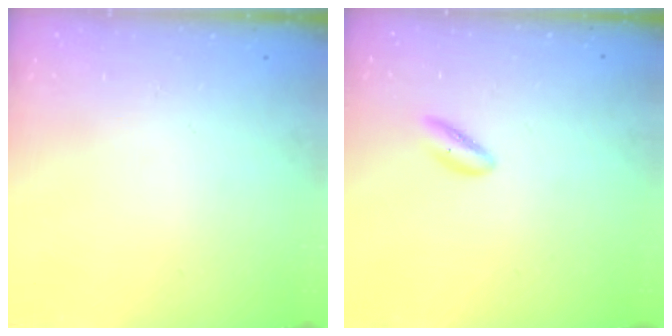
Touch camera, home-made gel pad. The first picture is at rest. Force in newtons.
{"total": 4.4, "press": 4.2, "slide": 1.1}